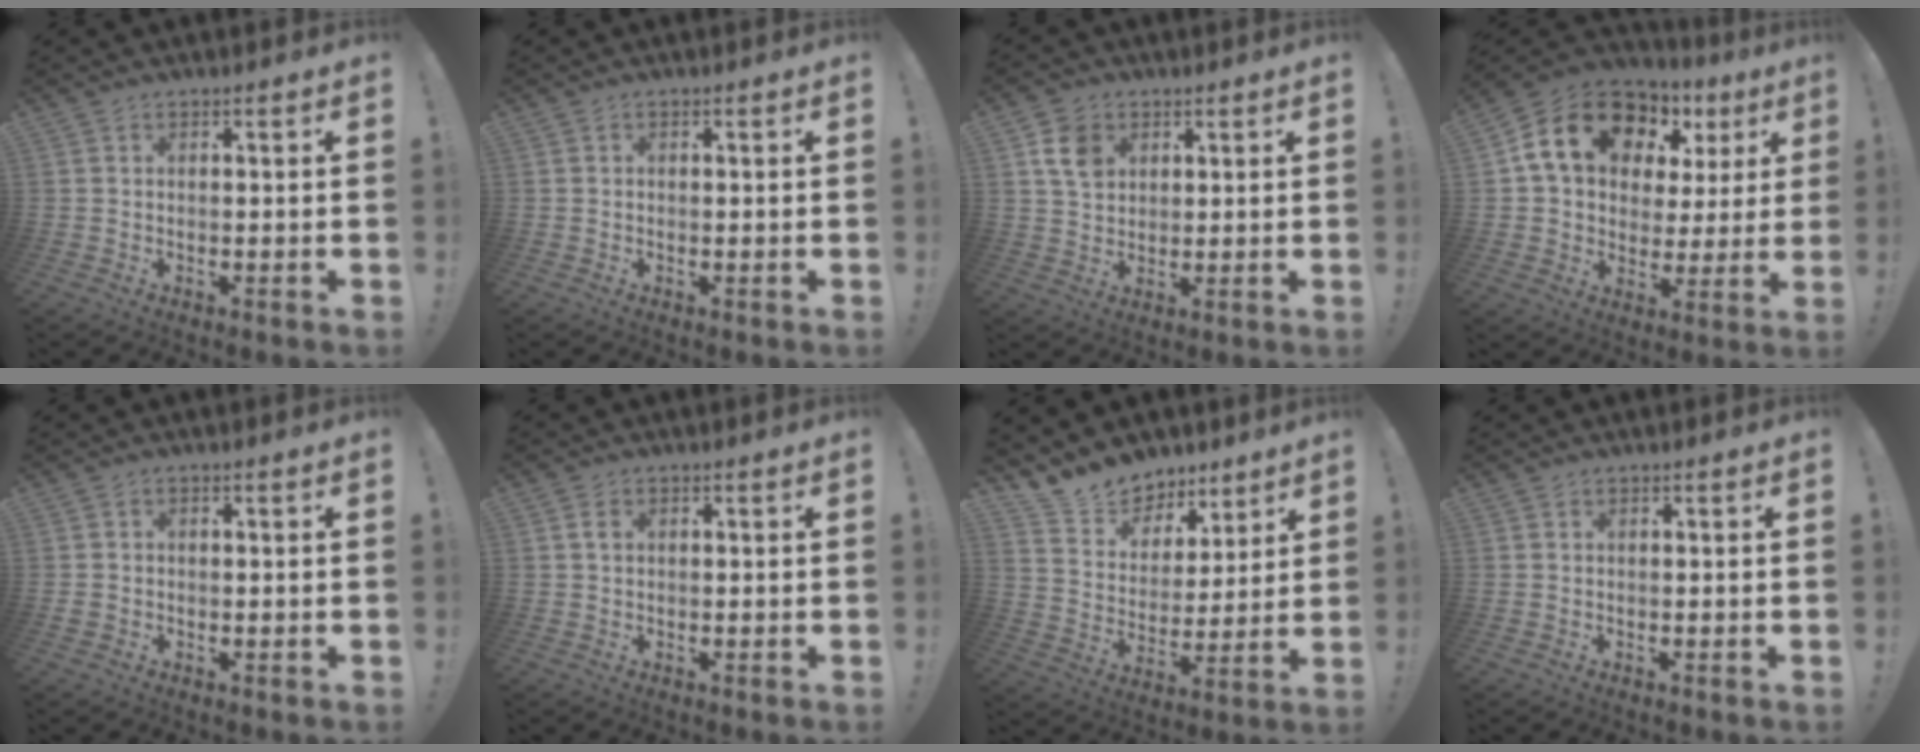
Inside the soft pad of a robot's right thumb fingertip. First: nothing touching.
{"total": 0.0}
{"total": 7.9, "force": [3.2, 6.1, 3.8], "torque": [-0.046, -0.005, 0.062]}
{"total": 18.4, "force": [9.2, 12.2, 10.3], "torque": [-0.172, -0.034, 0.176]}
{"total": 1.2, "force": [-0.4, 1.1, 0.4], "torque": [-0.005, 0.003, -0.007]}
{"total": 1.5, "force": [0.5, 1.0, 0.9], "torque": [-0.013, 0.001, 0.007]}
{"total": 11.7, "force": [9.7, 6.4, 1.3], "torque": [-0.039, -0.081, 0.184]}
{"total": 0.0}